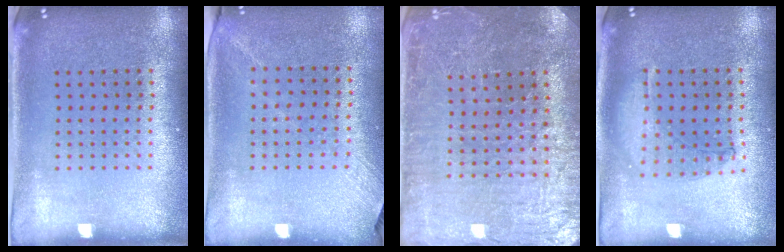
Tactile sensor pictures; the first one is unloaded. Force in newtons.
{"total": 1.2, "press": 0.9, "slide": 0.8}
{"total": 3.4, "press": 3.4, "slide": 0.3}
{"total": 1.0, "press": 0.9, "slide": 0.3}